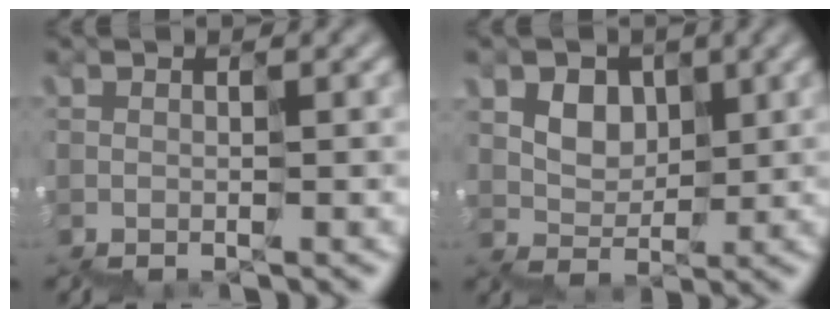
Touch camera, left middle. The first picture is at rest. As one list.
[{"total": 2.6, "force": [1.7, 1.6, -1.1], "torque": [0.008, 0.014, 0.032]}]